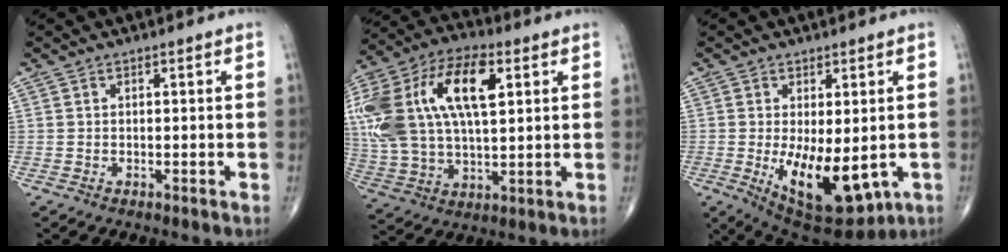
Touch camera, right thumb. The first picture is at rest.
{"total": 28.1, "force": [7.3, 14.8, 22.7], "torque": [-0.507, 0.033, 0.133]}
{"total": 13.9, "force": [-2.8, 6.6, 12.0], "torque": [-0.175, -0.026, -0.019]}